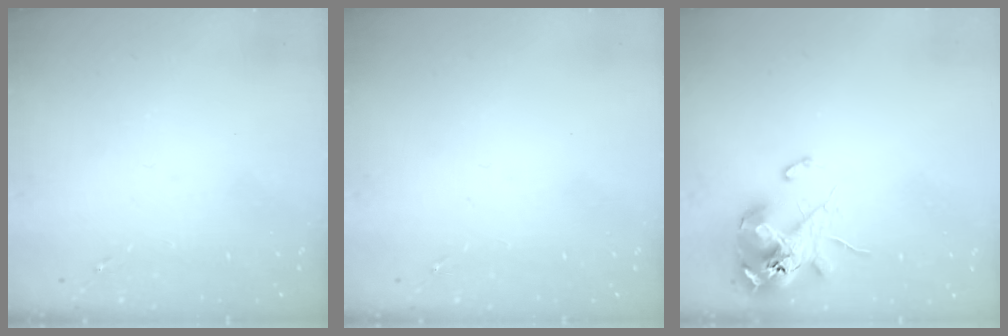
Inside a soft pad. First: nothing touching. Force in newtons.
{"total": 0.0}
{"total": 12.1, "press": 11.9, "slide": 2.2}